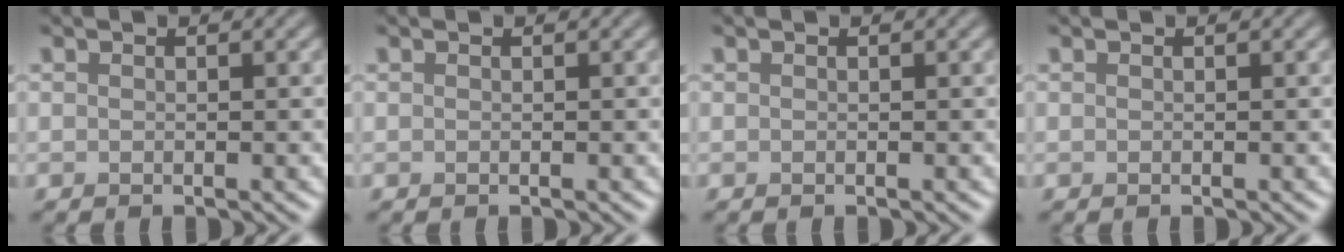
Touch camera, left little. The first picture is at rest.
{"total": 0.0}
{"total": 0.0}
{"total": 0.0}